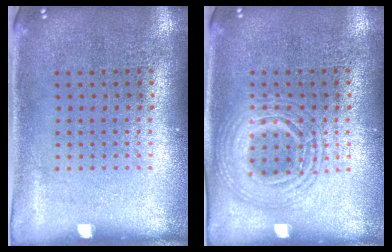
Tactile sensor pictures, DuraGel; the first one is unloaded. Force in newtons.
{"total": 2.8, "press": 2.8, "slide": 0.4}